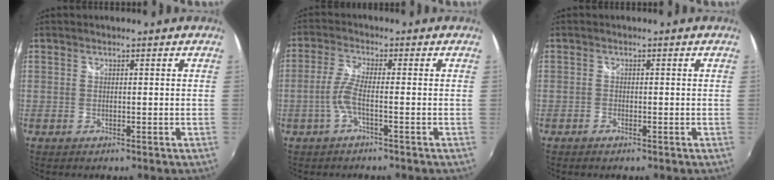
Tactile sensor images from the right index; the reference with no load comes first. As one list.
[{"total": 4.1, "force": [-1.6, 0.2, 3.7], "torque": [-0.090, 0.001, -0.033]}, {"total": 0.9, "force": [-0.8, 0.5, 0.3], "torque": [-0.009, -0.002, -0.016]}]